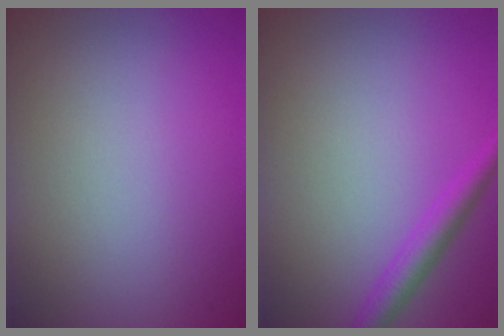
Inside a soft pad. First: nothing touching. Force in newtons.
{"total": 2.4, "press": 2.4, "slide": 0.2}